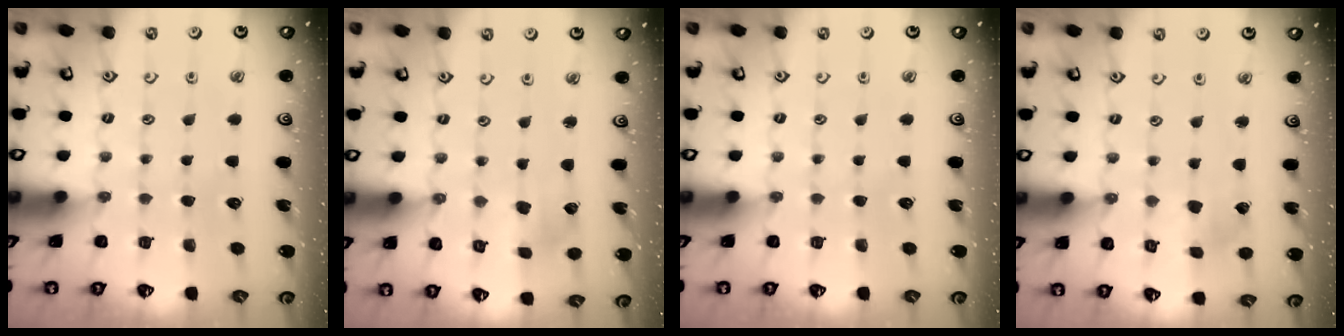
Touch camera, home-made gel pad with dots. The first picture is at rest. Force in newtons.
{"total": 2.3, "press": 2.3, "slide": 0.6}
{"total": 0.0}
{"total": 2.0, "press": 2.0, "slide": 0.3}